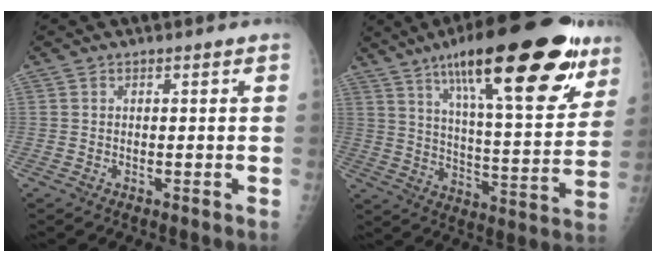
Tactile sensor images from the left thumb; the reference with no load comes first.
{"total": 29.1, "force": [16.6, 8.3, 22.5], "torque": [-0.308, -0.038, 0.254]}